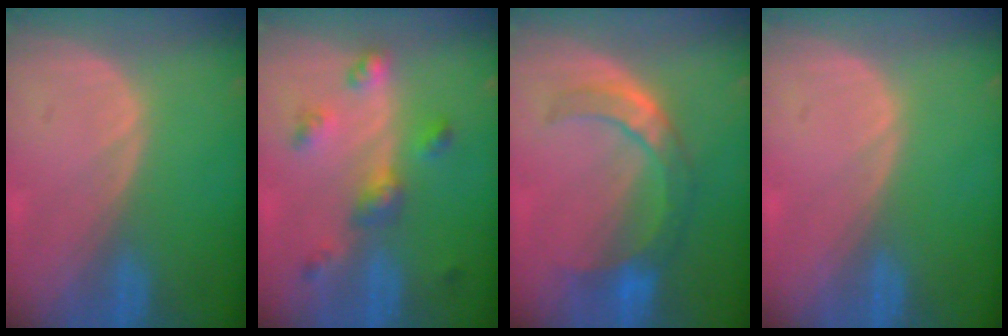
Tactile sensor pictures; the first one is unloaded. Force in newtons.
{"total": 5.2, "press": 5.2, "slide": 0.2}
{"total": 7.1, "press": 7.0, "slide": 1.5}
{"total": 0.0}